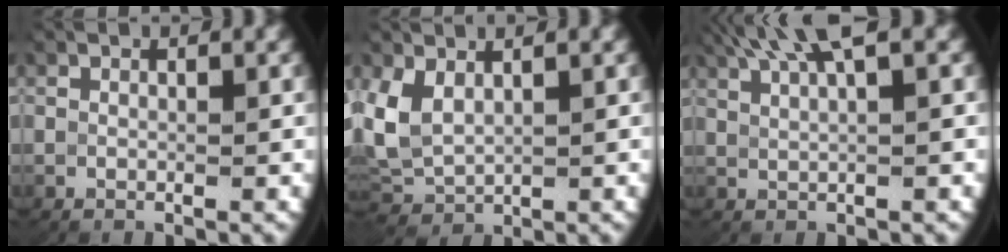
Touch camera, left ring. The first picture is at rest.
{"total": 5.5, "force": [0.2, 4.6, 2.9], "torque": [-0.106, -0.020, 0.018]}
{"total": 4.7, "force": [3.6, 0.6, 2.9], "torque": [-0.054, 0.011, 0.064]}